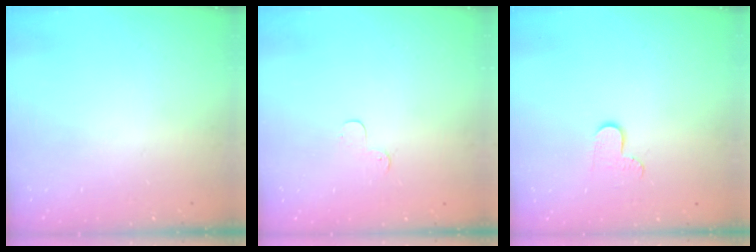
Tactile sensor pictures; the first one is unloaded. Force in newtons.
{"total": 3.3, "press": 3.3, "slide": 0.4}
{"total": 5.7, "press": 5.7, "slide": 0.5}